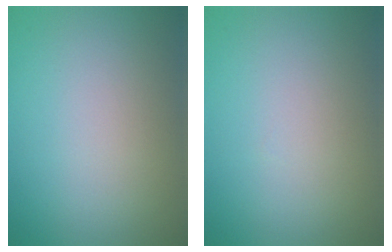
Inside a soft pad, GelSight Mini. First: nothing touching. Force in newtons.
{"total": 0.0}